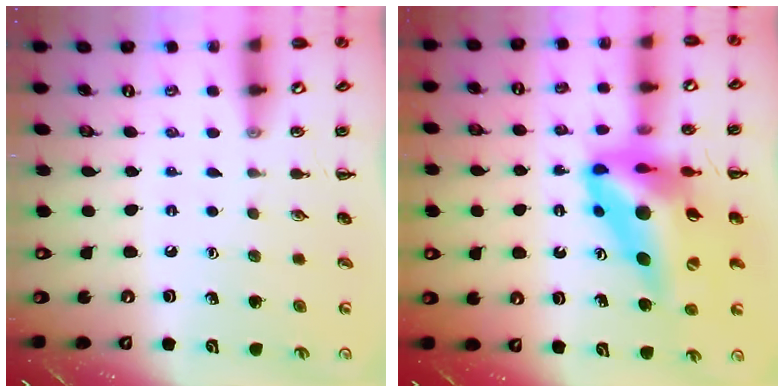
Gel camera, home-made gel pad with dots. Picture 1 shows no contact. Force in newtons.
{"total": 17.5, "press": 16.6, "slide": 5.4}